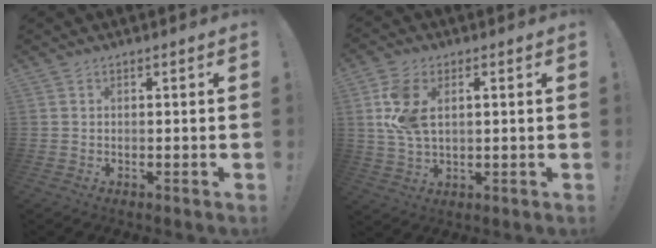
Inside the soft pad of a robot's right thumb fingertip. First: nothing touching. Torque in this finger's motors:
{"motor_torque": [0.20, 0.21, 0.12, 0.13, 0.16]}